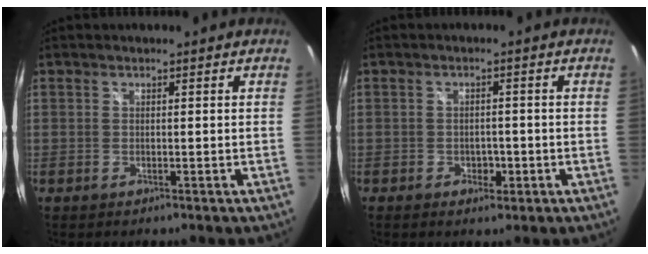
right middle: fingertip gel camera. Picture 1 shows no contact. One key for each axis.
{"total": 2.9, "fx": -1.3, "fy": 2.1, "fz": 1.4, "tx": -0.027, "ty": -0.001, "tz": -0.014}